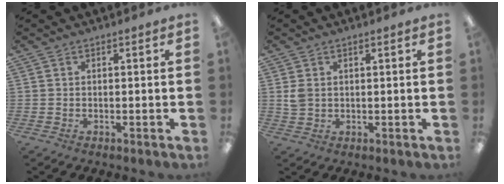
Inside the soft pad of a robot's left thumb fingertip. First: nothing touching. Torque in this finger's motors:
{"motor_torque": [-0.22, 0.22, 0.10, -0.24, 0.00]}